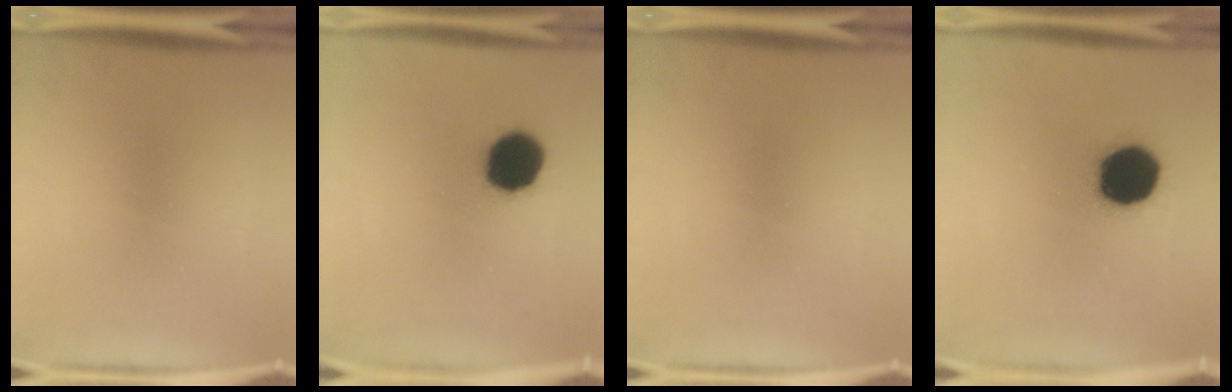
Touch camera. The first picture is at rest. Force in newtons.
{"total": 14.1}
{"total": 0.0}
{"total": 19.7}